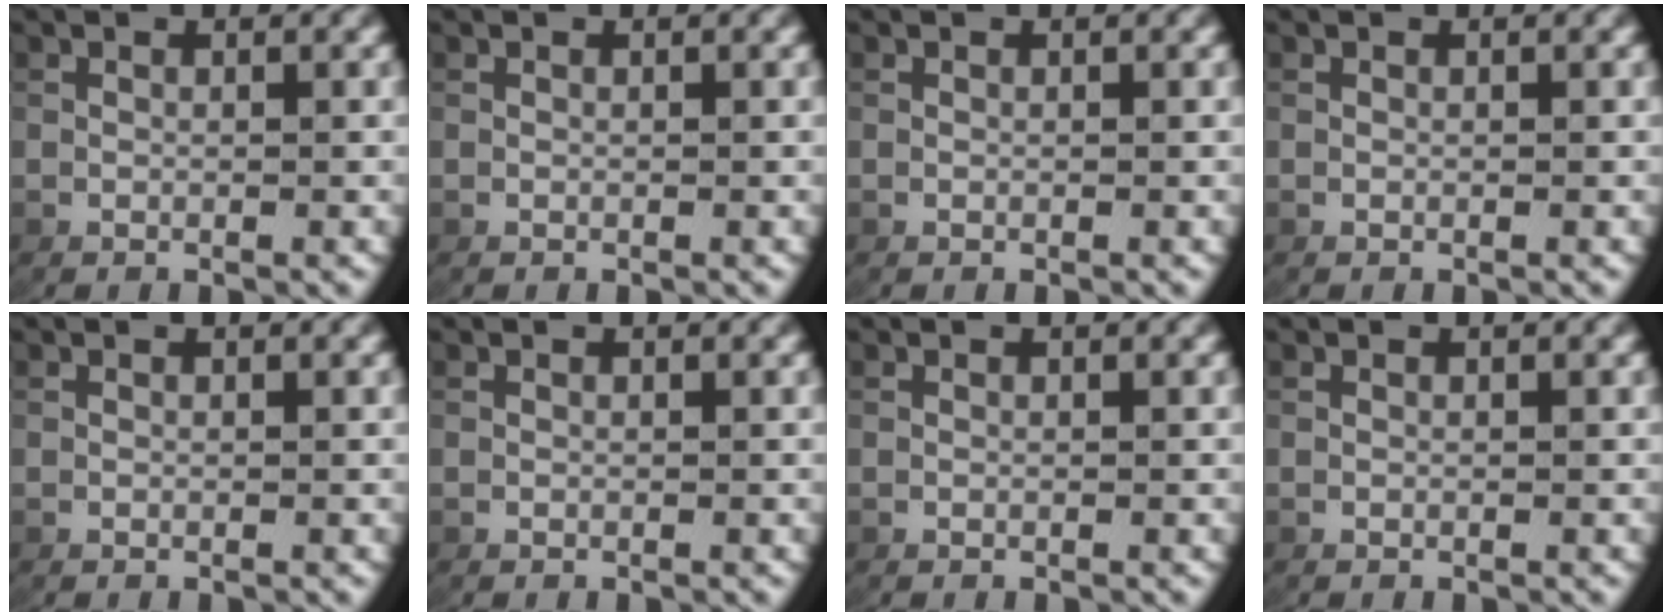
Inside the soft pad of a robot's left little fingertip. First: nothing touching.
{"total": 0.0}
{"total": 0.0}
{"total": 0.0}
{"total": 0.0}
{"total": 0.0}
{"total": 0.0}
{"total": 0.0}